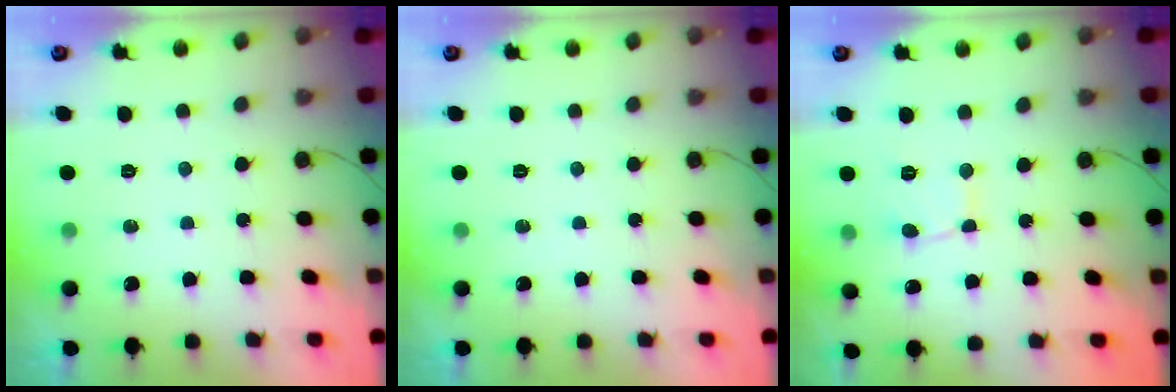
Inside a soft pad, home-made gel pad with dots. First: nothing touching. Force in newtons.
{"total": 0.0}
{"total": 1.8, "press": 1.7, "slide": 0.2}